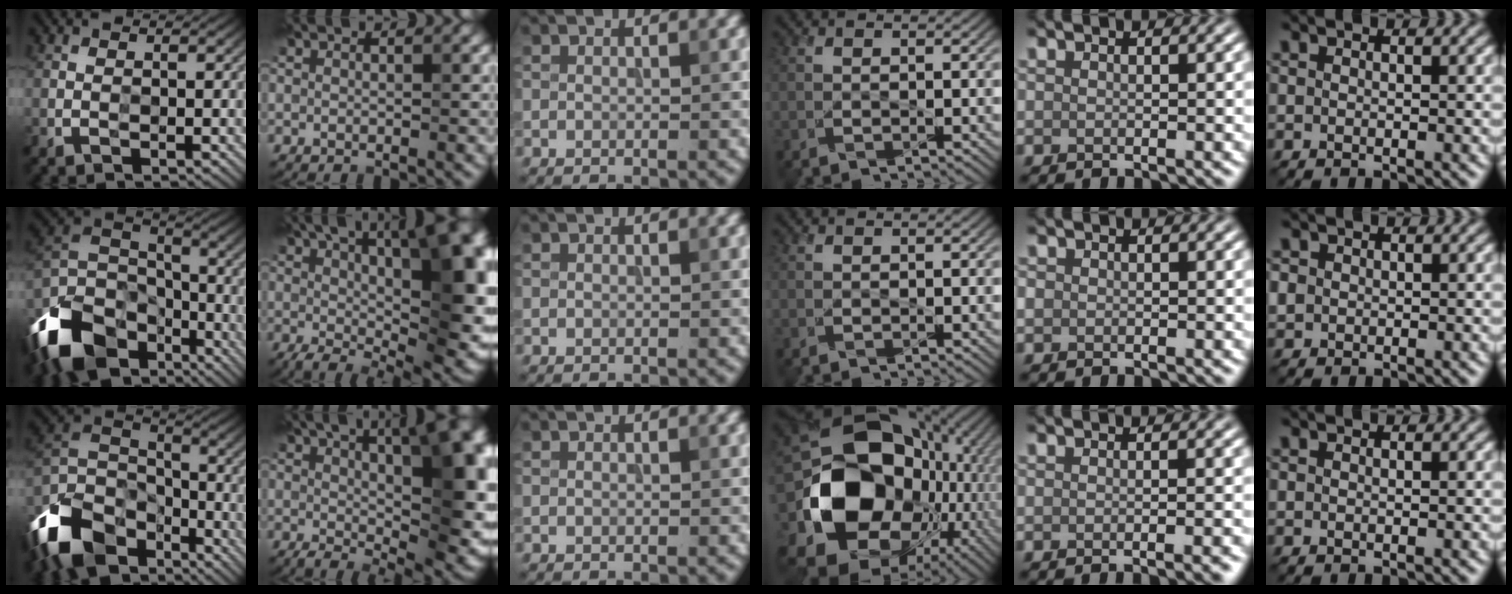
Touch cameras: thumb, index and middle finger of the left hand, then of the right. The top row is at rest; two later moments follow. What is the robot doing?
{"motion": "wipe", "object": "glasses"}